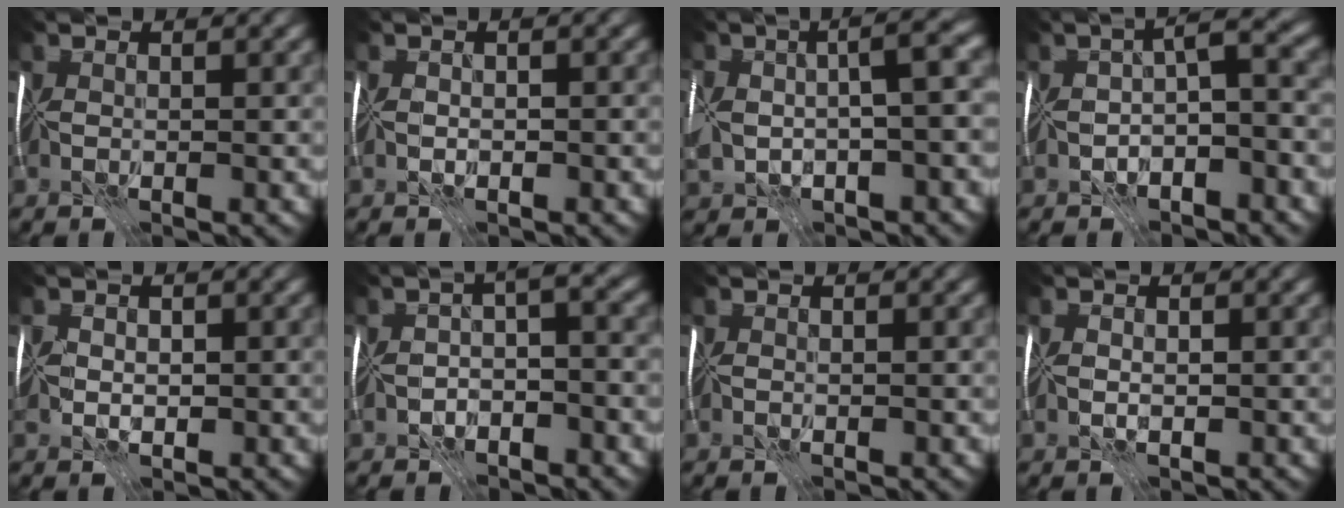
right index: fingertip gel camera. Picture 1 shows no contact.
{"total": 0.7, "force": [-0.6, 0.2, 0.4], "torque": [-0.009, -0.005, -0.010]}
{"total": 6.9, "force": [-1.1, 2.8, 6.2], "torque": [-0.127, 0.002, -0.027]}
{"total": 4.7, "force": [-1.7, 1.6, 4.1], "torque": [-0.066, 0.007, -0.038]}
{"total": 1.0, "force": [-0.1, 0.9, 0.4], "torque": [-0.015, -0.002, -0.005]}
{"total": 3.2, "force": [-1.9, 1.1, 2.4], "torque": [-0.035, 0.004, -0.042]}
{"total": 0.0}
{"total": 0.9, "force": [0.0, 0.6, 0.6], "torque": [-0.013, -0.001, 0.000]}